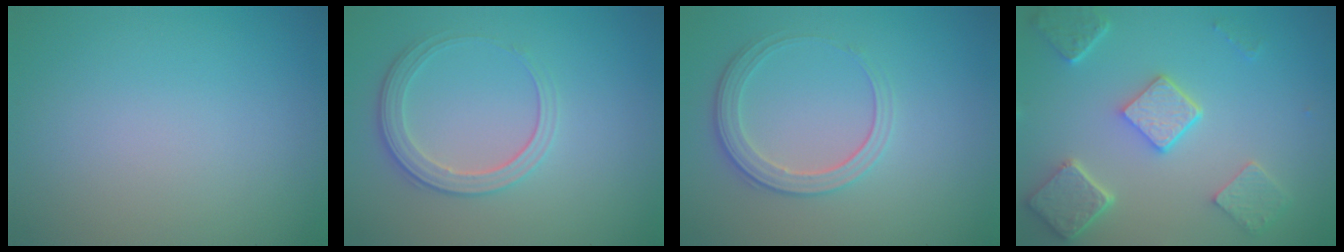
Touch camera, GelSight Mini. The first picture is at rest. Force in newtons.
{"total": 2.7, "press": 2.5, "slide": 1.2}
{"total": 2.7, "press": 2.5, "slide": 1.2}
{"total": 5.4, "press": 4.1, "slide": 3.5}